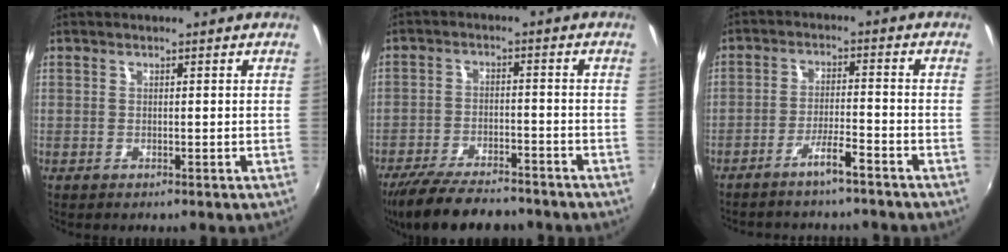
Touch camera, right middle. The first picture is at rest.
{"total": 14.5, "force": [-12.1, 4.1, 6.9], "torque": [-0.147, -0.022, -0.195]}
{"total": 4.7, "force": [-4.1, 0.3, 2.4], "torque": [-0.064, 0.006, -0.069]}